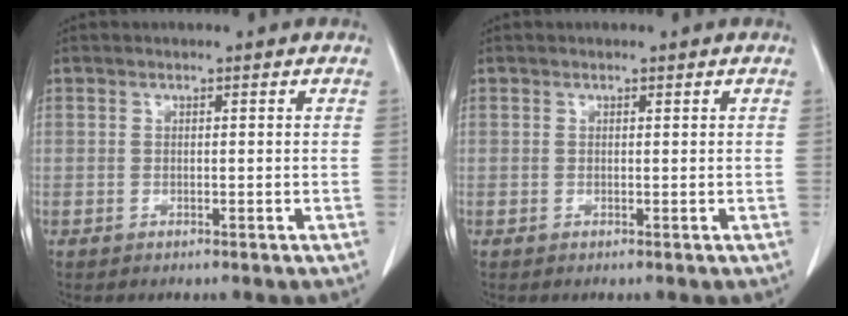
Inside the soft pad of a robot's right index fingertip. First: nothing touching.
{"total": 0.0}